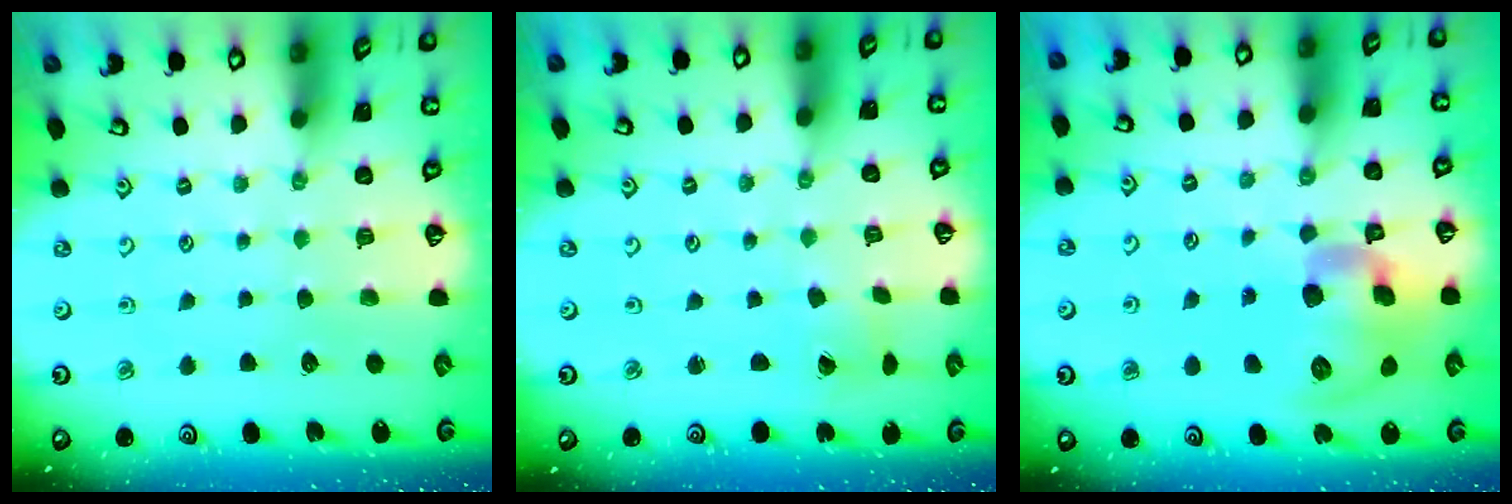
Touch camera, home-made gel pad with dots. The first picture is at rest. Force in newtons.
{"total": 1.2, "press": 1.2, "slide": 0.1}
{"total": 17.3, "press": 17.1, "slide": 2.7}